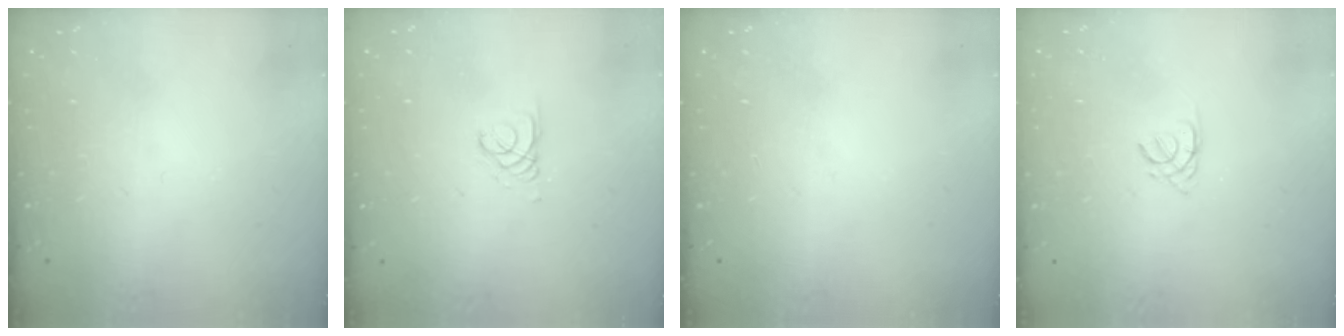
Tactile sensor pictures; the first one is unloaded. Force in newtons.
{"total": 1.3, "press": 1.3, "slide": 0.1}
{"total": 0.0}
{"total": 1.7, "press": 1.7, "slide": 0.3}